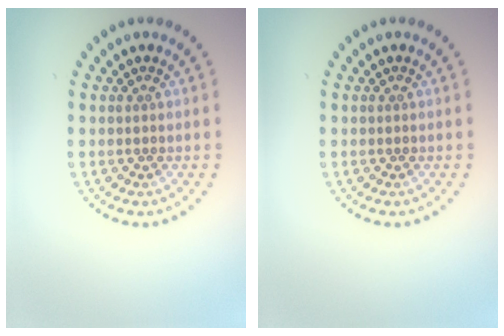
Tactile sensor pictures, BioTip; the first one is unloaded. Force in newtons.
{"total": 0.0}